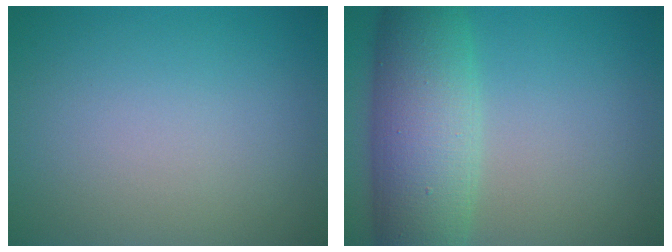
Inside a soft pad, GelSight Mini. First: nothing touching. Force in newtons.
{"total": 8.8, "press": 8.8, "slide": 0.3}